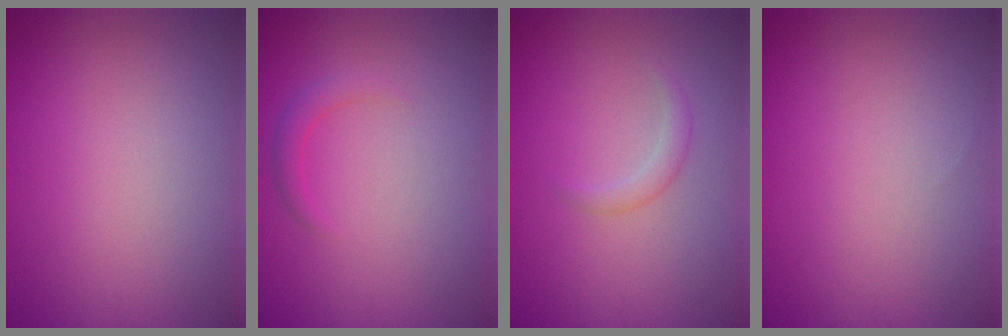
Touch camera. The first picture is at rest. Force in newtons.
{"total": 1.3, "press": 1.3, "slide": 0.1}
{"total": 1.2, "press": 1.2, "slide": 0.1}
{"total": 0.0}